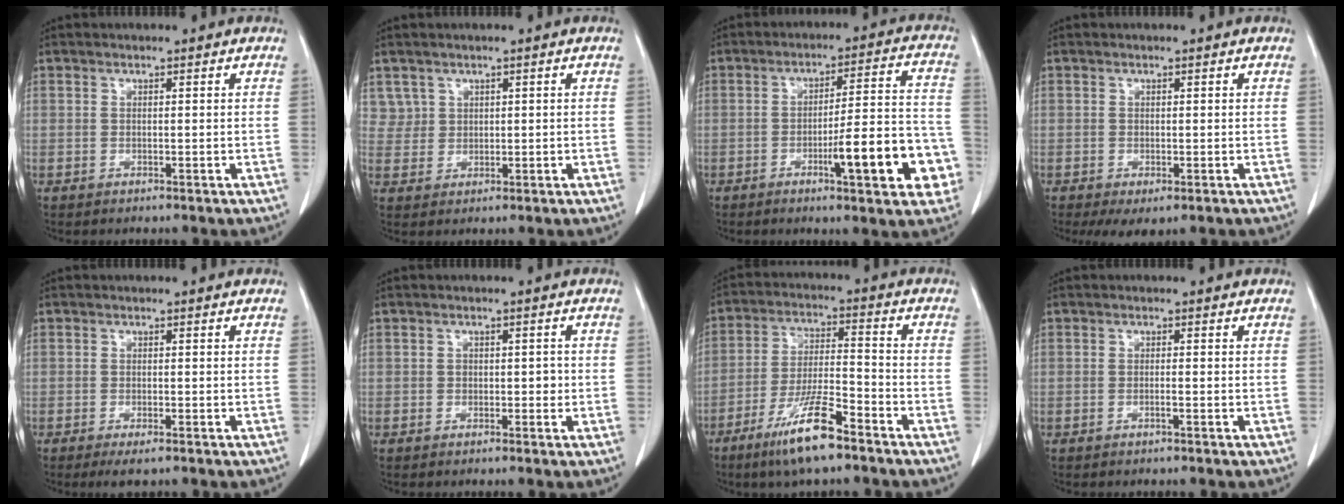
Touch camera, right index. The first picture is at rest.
{"total": 2.8, "force": [1.6, 2.3, -0.3], "torque": [0.018, 0.009, 0.027]}
{"total": 13.4, "force": [-5.0, 2.2, 12.2], "torque": [-0.161, 0.021, -0.064]}
{"total": 3.2, "force": [-1.6, 1.5, 2.3], "torque": [-0.034, -0.006, -0.016]}
{"total": 2.5, "force": [-1.6, 0.4, 1.8], "torque": [-0.031, -0.006, -0.025]}
{"total": 1.7, "force": [-0.2, 1.2, 1.2], "torque": [-0.011, 0.006, 0.000]}
{"total": 11.1, "force": [-7.4, 1.2, 8.2], "torque": [-0.159, -0.023, -0.137]}
{"total": 0.7, "force": [-0.3, -0.1, 0.6], "torque": [-0.011, 0.003, -0.005]}